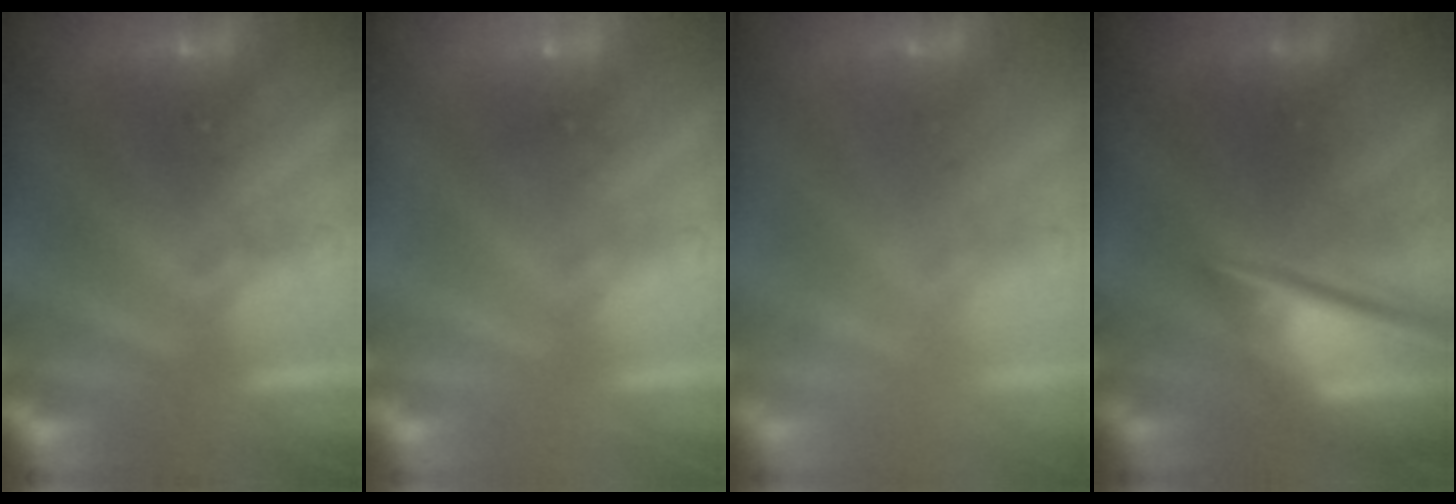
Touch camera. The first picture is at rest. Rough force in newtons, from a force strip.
{"total": 1.9}
{"total": 2.2}
{"total": 8.8}